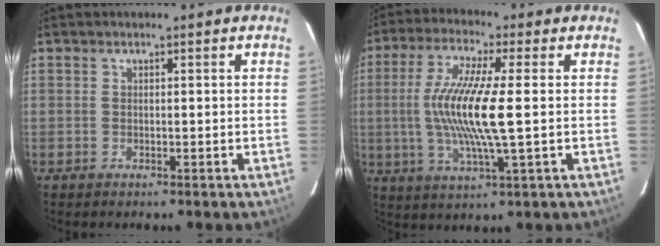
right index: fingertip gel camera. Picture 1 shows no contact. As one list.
[{"total": 13.2, "force": [-0.2, 1.1, 13.2], "torque": [-0.260, -0.006, -0.004]}]